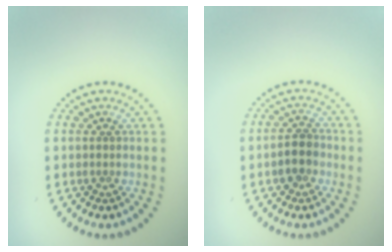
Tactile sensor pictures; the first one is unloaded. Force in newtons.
{"total": 2.4, "press": 2.3, "slide": 0.8}